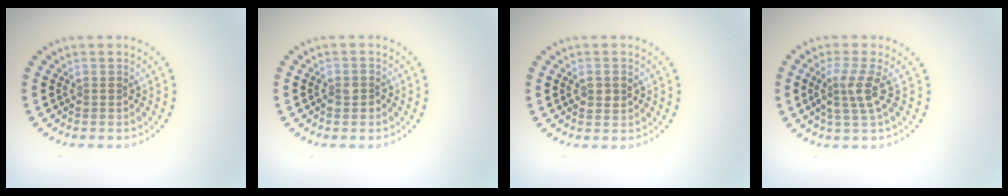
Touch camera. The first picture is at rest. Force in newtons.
{"total": 1.4, "press": 1.3, "slide": 0.6}
{"total": 1.7, "press": 1.7, "slide": 0.2}
{"total": 2.8, "press": 2.2, "slide": 1.7}